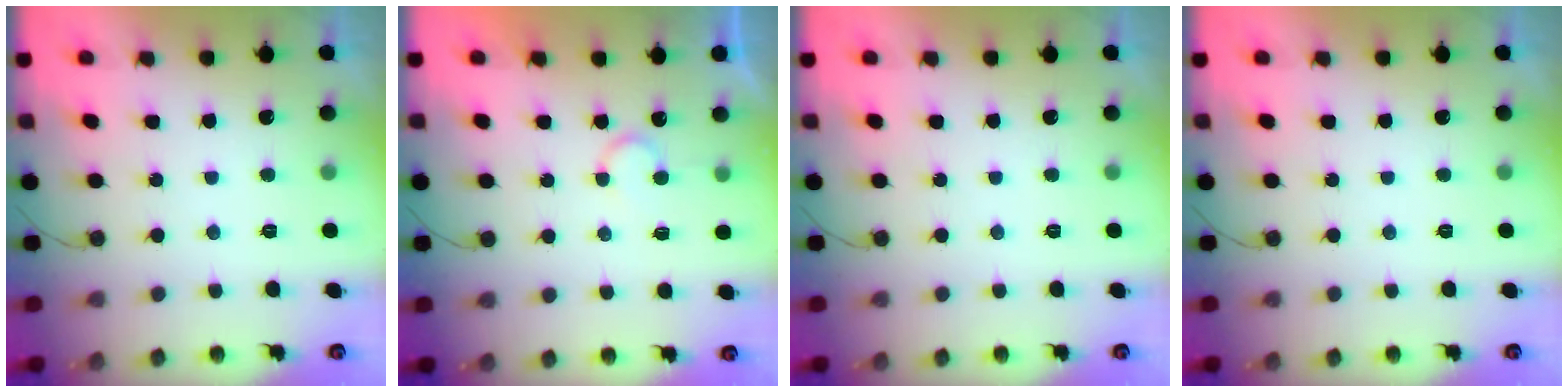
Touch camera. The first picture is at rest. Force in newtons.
{"total": 5.8, "press": 5.8, "slide": 0.1}
{"total": 0.0}
{"total": 0.0}